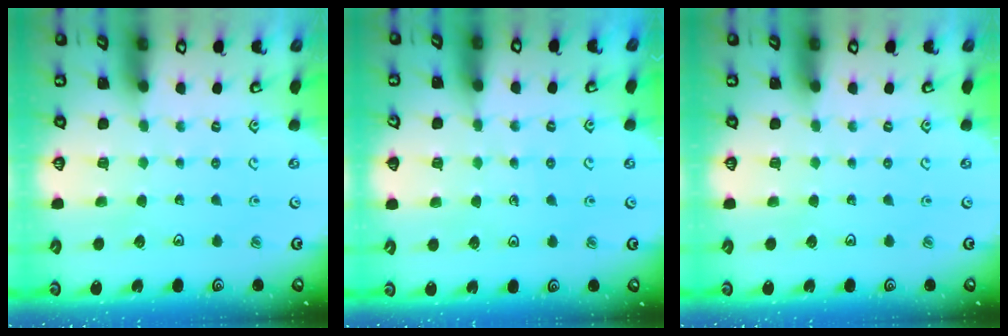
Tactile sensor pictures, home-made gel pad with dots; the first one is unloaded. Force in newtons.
{"total": 4.5, "press": 4.4, "slide": 1.0}
{"total": 0.0}